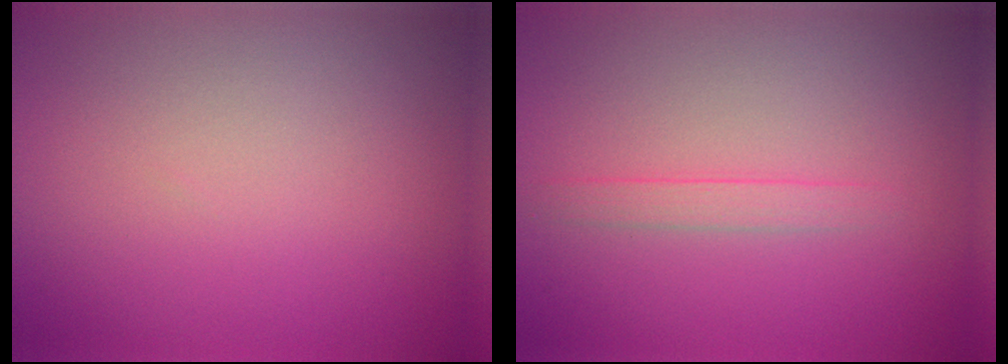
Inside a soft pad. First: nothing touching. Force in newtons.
{"total": 1.1, "press": 1.1, "slide": 0.0}